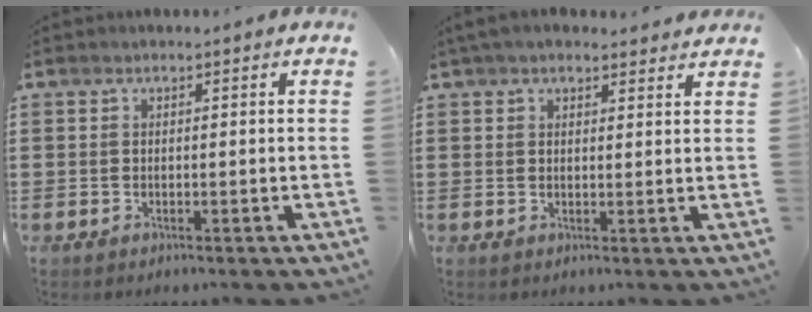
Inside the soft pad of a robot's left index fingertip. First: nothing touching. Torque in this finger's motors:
{"motor_torque": [1.55, -0.59, 0.78, 0.11]}